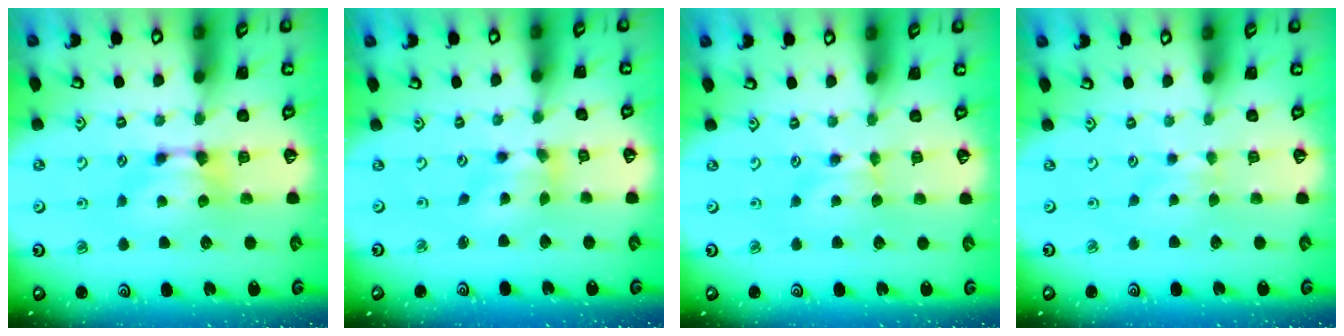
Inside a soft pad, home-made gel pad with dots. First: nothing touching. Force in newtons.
{"total": 2.9, "press": 2.4, "slide": 1.6}
{"total": 0.9, "press": 0.8, "slide": 0.5}
{"total": 2.4, "press": 2.3, "slide": 0.5}